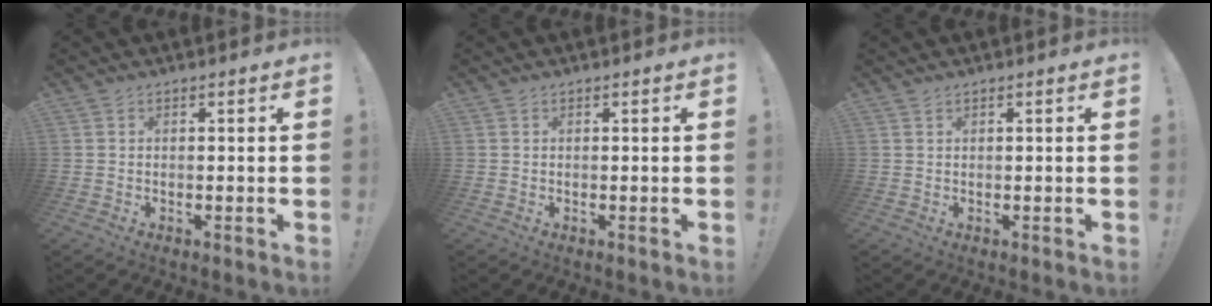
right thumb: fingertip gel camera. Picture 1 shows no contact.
{"total": 0.0}
{"total": 0.5, "force": [0.5, 0.1, 0.2], "torque": [-0.004, 0.000, 0.010]}